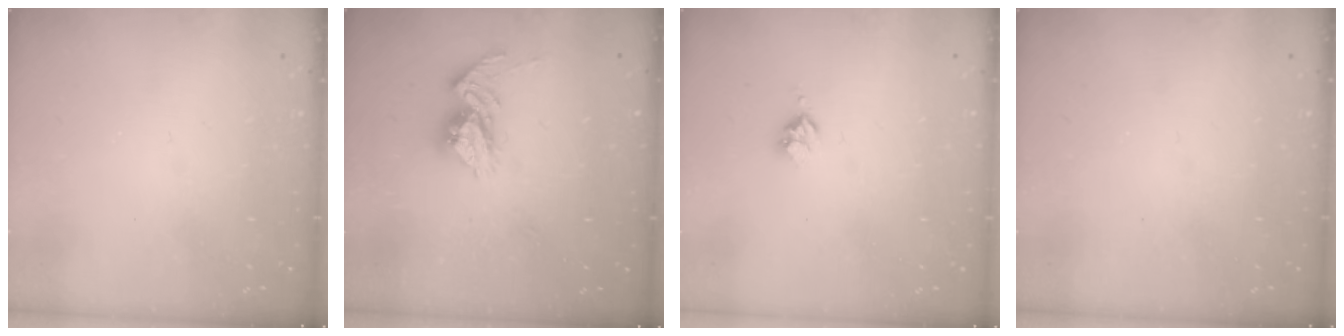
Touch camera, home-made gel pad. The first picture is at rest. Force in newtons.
{"total": 11.5, "press": 11.4, "slide": 0.8}
{"total": 2.5, "press": 2.5, "slide": 0.3}
{"total": 0.0}